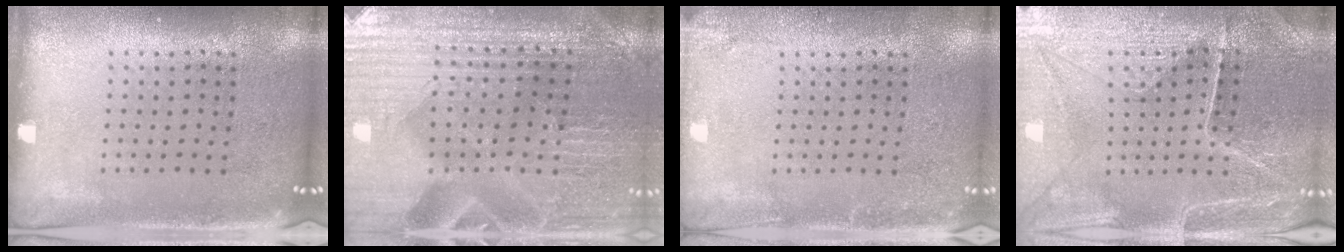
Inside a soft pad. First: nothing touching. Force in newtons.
{"total": 3.4, "press": 3.3, "slide": 0.4}
{"total": 1.8, "press": 1.8, "slide": 0.2}
{"total": 3.4, "press": 3.4, "slide": 0.4}